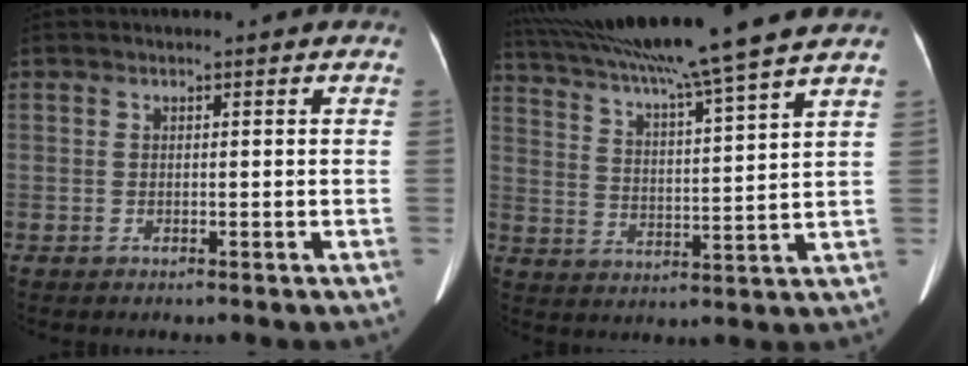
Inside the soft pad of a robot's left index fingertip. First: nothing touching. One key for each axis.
{"total": 19.2, "fx": 16.4, "fy": -2.1, "fz": 9.9, "tx": -0.176, "ty": 0.001, "tz": 0.251}